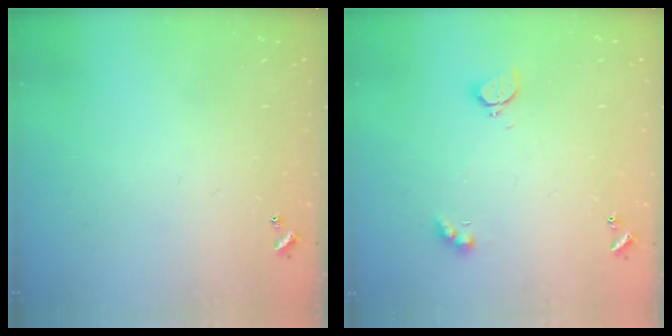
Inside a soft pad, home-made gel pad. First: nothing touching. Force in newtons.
{"total": 2.8, "press": 2.7, "slide": 0.6}